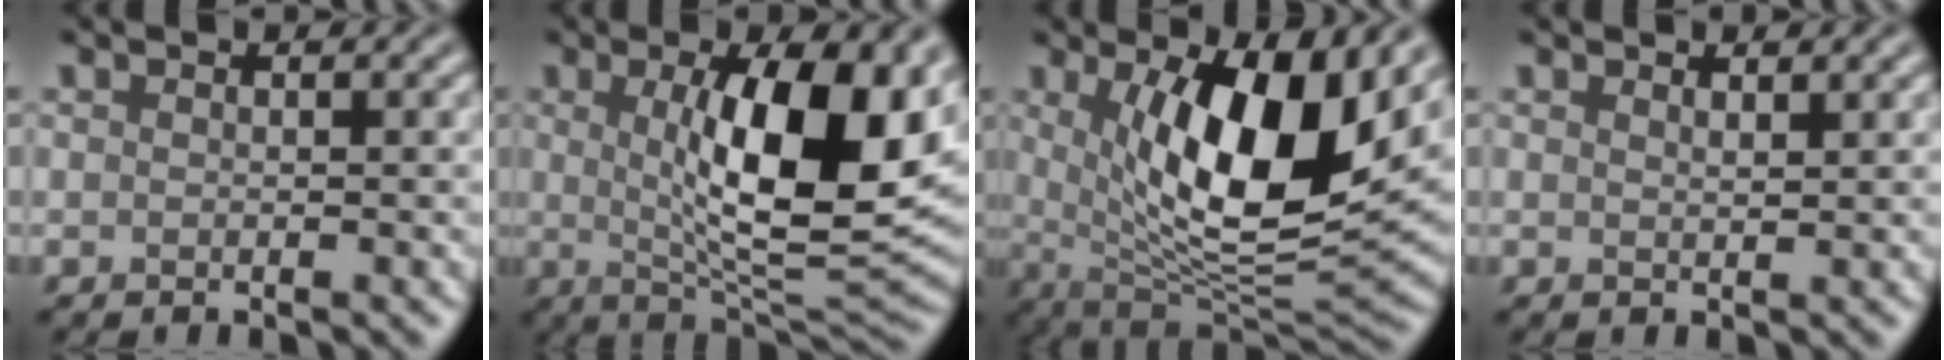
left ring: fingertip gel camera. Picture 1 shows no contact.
{"total": 12.1, "force": [1.9, 3.8, 11.4], "torque": [-0.165, -0.007, 0.035]}
{"total": 11.6, "force": [2.6, 4.2, 10.5], "torque": [-0.164, -0.015, 0.047]}
{"total": 1.0, "force": [0.8, 0.2, 0.4], "torque": [-0.001, 0.000, 0.014]}